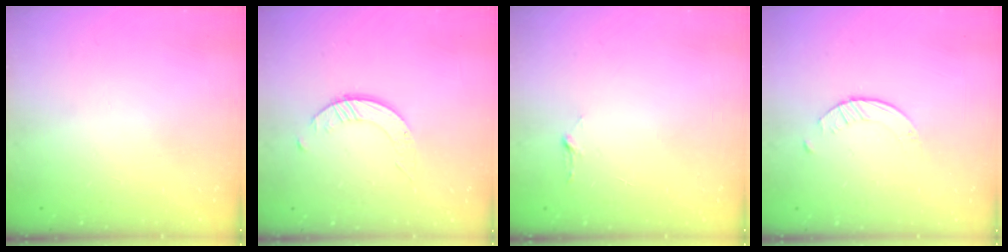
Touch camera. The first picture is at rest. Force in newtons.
{"total": 2.4, "press": 2.4, "slide": 0.3}
{"total": 2.9, "press": 2.9, "slide": 0.3}
{"total": 1.6, "press": 1.6, "slide": 0.3}